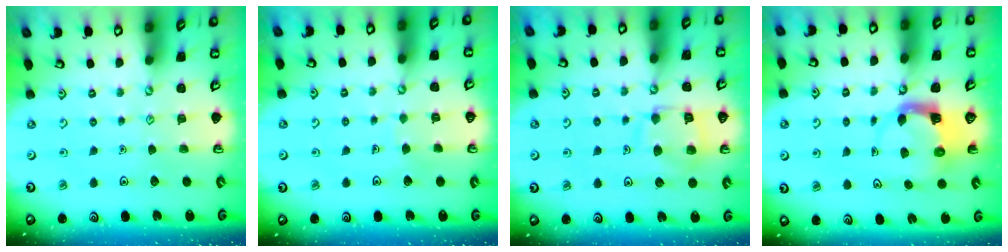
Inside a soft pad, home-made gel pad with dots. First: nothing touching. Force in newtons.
{"total": 1.8, "press": 1.8, "slide": 0.0}
{"total": 12.3, "press": 12.2, "slide": 1.4}
{"total": 3.9, "press": 3.8, "slide": 0.6}